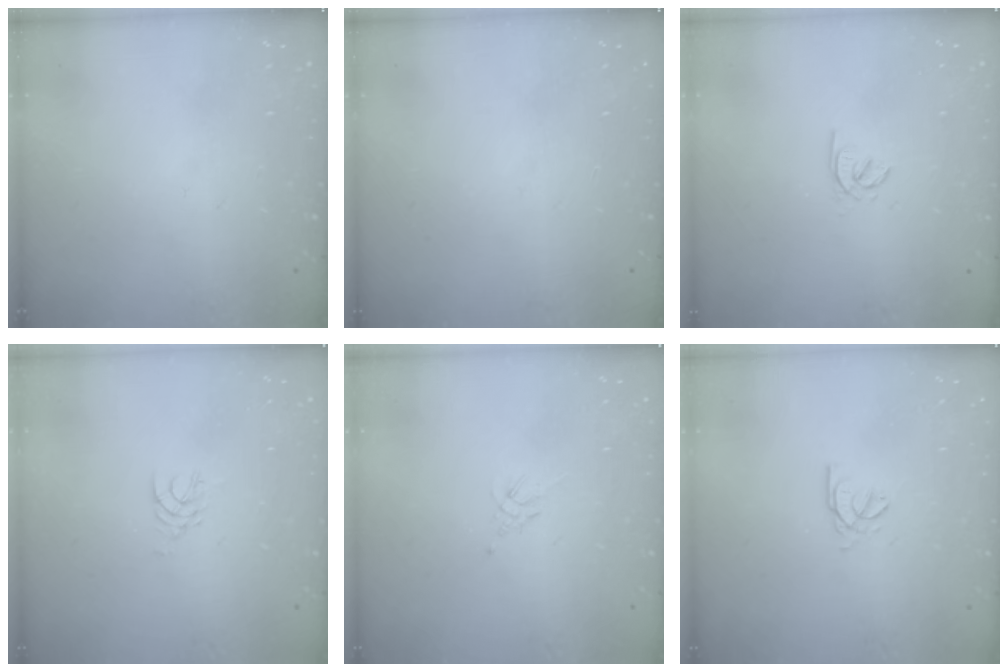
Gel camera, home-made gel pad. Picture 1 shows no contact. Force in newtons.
{"total": 0.0}
{"total": 1.8, "press": 1.8, "slide": 0.5}
{"total": 2.5, "press": 2.5, "slide": 0.2}
{"total": 2.1, "press": 2.0, "slide": 0.5}
{"total": 2.6, "press": 2.6, "slide": 0.3}